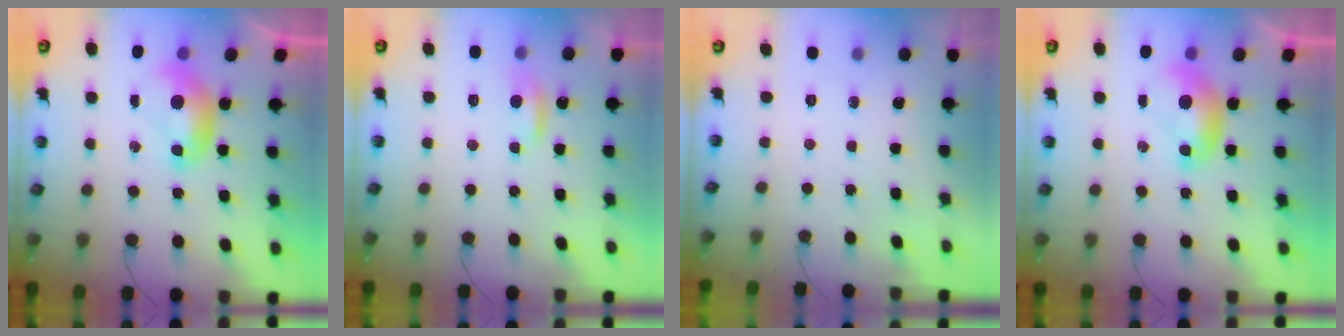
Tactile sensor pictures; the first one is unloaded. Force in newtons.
{"total": 0.7, "press": 0.5, "slide": 0.5}
{"total": 0.0}
{"total": 0.0}